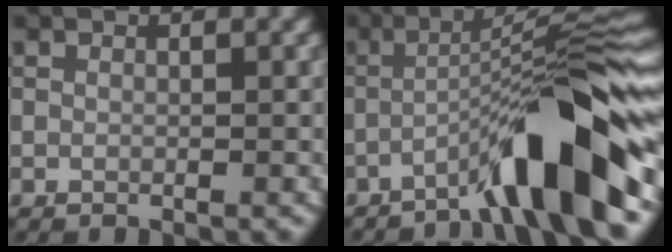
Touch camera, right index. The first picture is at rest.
{"total": 9.2, "force": [-4.9, 0.7, 7.8], "torque": [-0.112, 0.026, -0.089]}